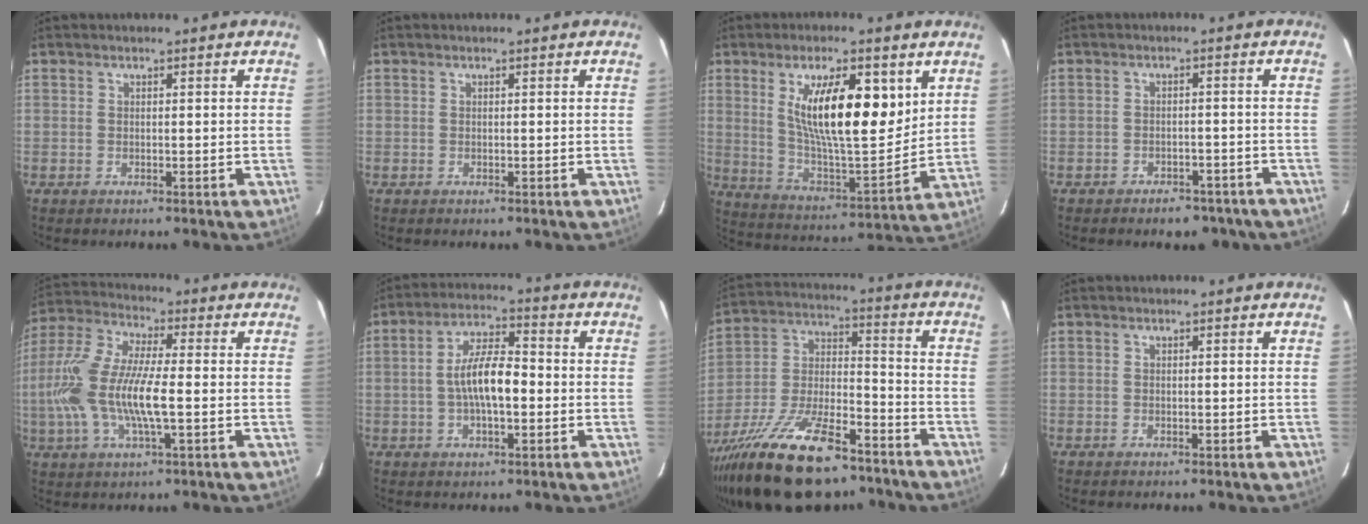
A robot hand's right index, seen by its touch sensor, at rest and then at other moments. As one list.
[{"total": 0.0}, {"total": 17.8, "force": [6.8, 5.3, 15.7], "torque": [-0.259, -0.004, 0.121]}, {"total": 7.5, "force": [-5.9, 3.9, 2.5], "torque": [-0.051, 0.010, -0.065]}, {"total": 15.6, "force": [-2.3, 4.1, 14.9], "torque": [-0.307, -0.002, -0.049]}, {"total": 8.7, "force": [-1.1, 3.1, 8.0], "torque": [-0.151, 0.012, -0.018]}, {"total": 24.8, "force": [-16.8, 9.7, 15.5], "torque": [-0.305, -0.022, -0.276]}, {"total": 0.0}]